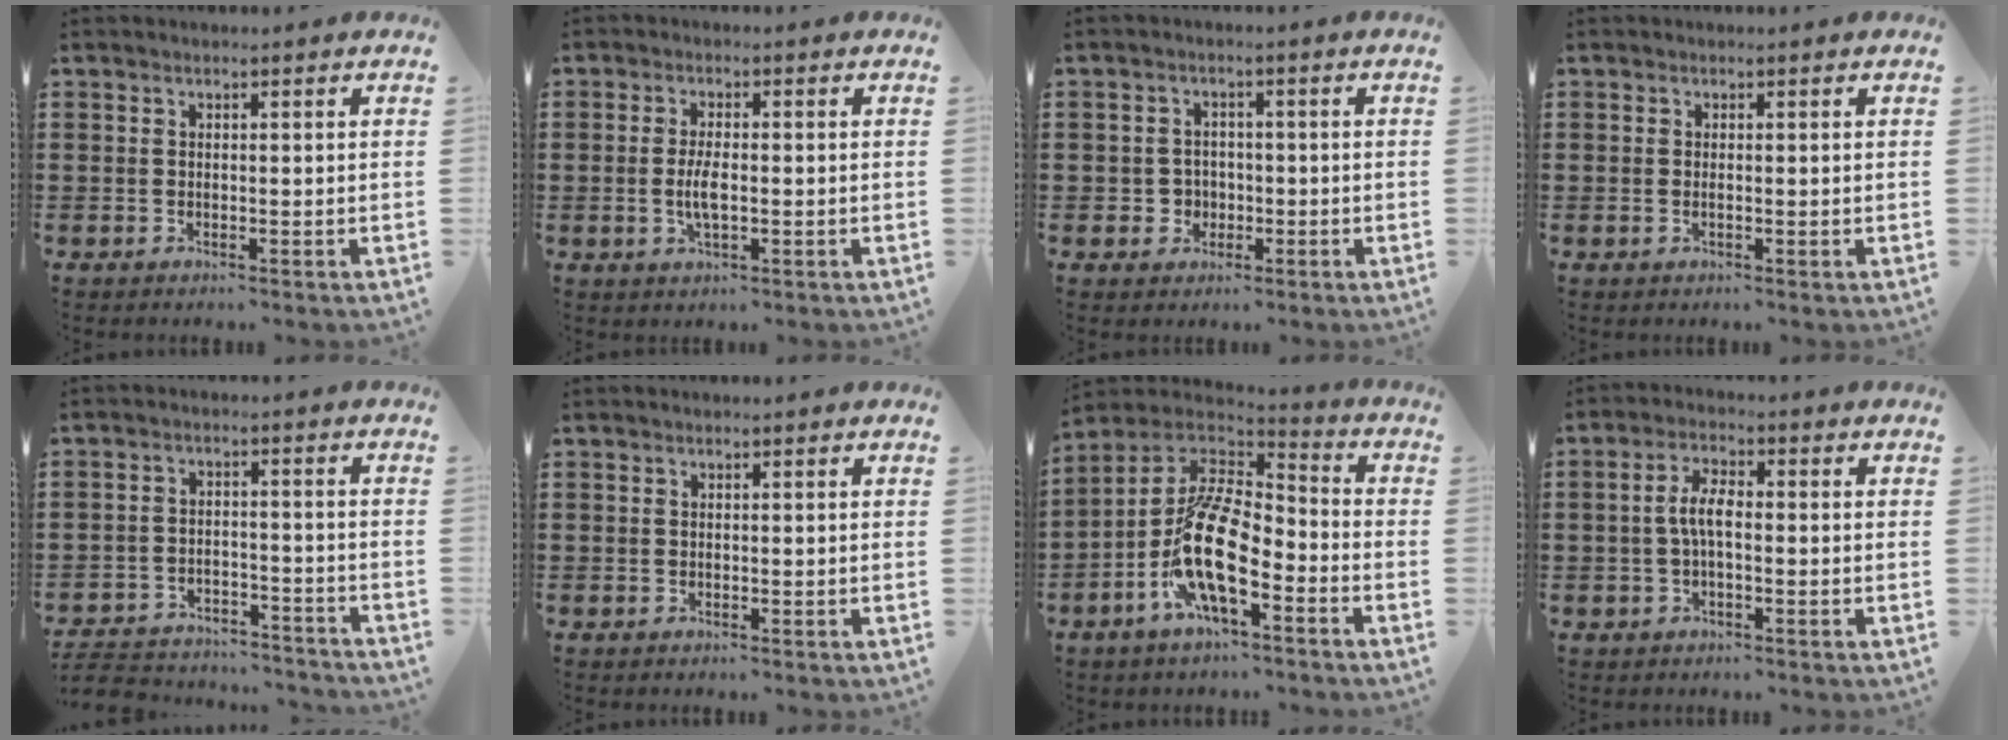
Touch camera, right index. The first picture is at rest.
{"total": 3.7, "force": [-0.6, 1.1, 3.4], "torque": [-0.070, -0.004, -0.011]}
{"total": 2.9, "force": [-0.9, 2.6, 0.8], "torque": [-0.026, 0.002, -0.020]}
{"total": 0.5, "force": [-0.1, -0.1, 0.5], "torque": [-0.011, -0.005, 0.000]}
{"total": 5.1, "force": [-5.0, 0.6, 0.7], "torque": [-0.027, 0.000, -0.103]}
{"total": 0.0}
{"total": 14.0, "force": [-5.9, 5.3, 11.5], "torque": [-0.264, -0.001, -0.123]}
{"total": 4.3, "force": [-0.5, 1.7, 4.0], "torque": [-0.086, 0.004, -0.014]}